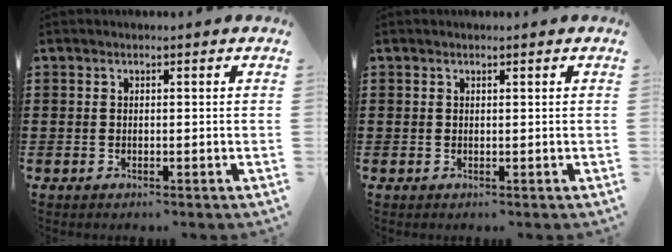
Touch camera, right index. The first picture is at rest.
{"total": 0.0}